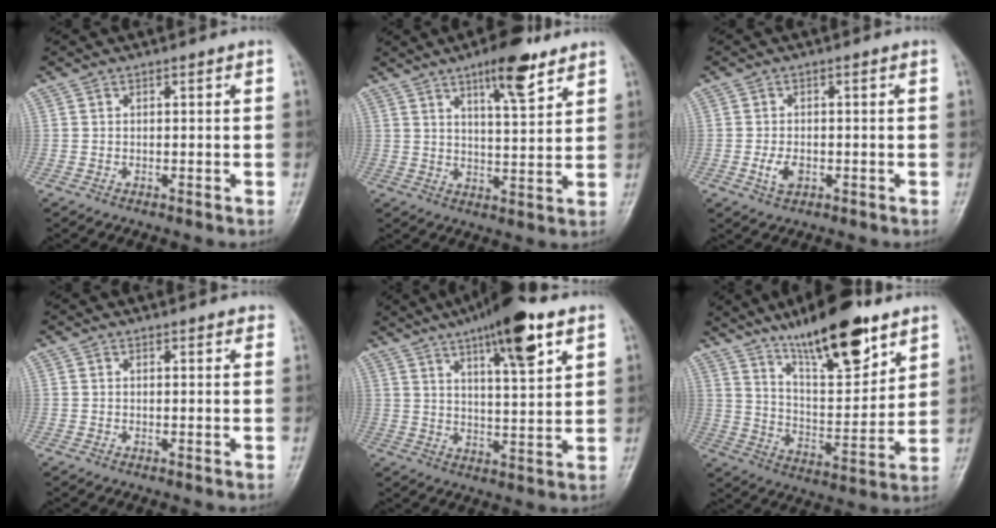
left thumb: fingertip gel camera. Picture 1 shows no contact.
{"total": 9.6, "force": [6.2, 2.6, 6.8], "torque": [-0.092, -0.037, 0.096]}
{"total": 3.2, "force": [-0.9, 2.0, 2.4], "torque": [-0.045, -0.001, -0.013]}
{"total": 2.1, "force": [1.9, 0.6, 0.7], "torque": [0.003, -0.003, 0.016]}
{"total": 14.7, "force": [8.5, 3.4, 11.5], "torque": [-0.165, -0.029, 0.133]}
{"total": 18.8, "force": [12.8, 5.7, 12.5], "torque": [-0.166, -0.069, 0.220]}